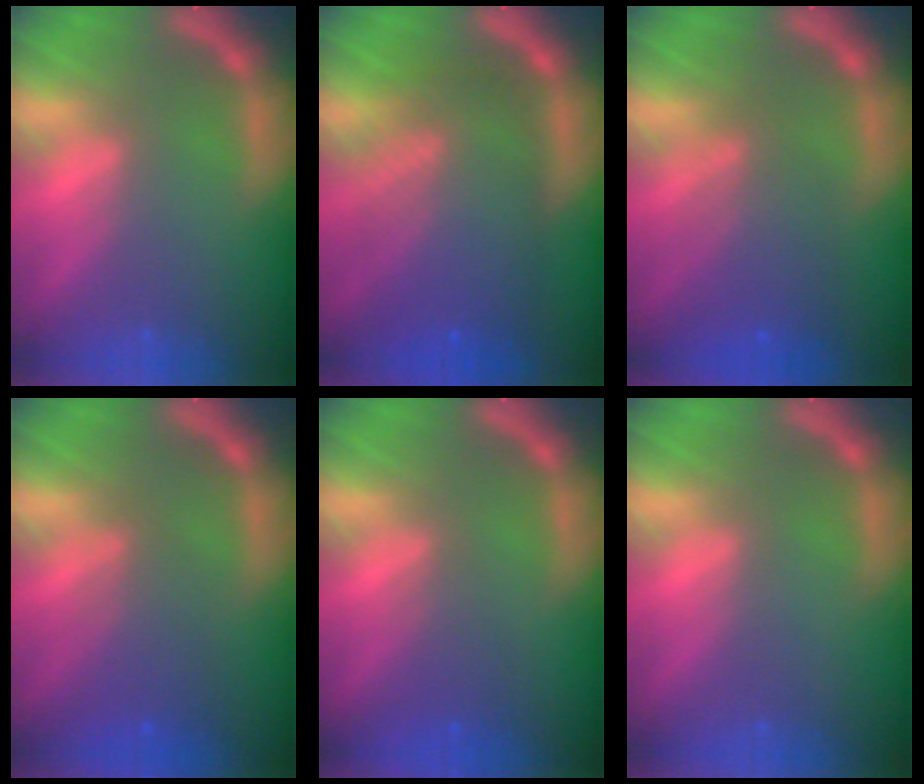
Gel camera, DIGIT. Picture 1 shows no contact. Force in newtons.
{"total": 9.6}
{"total": 5.1}
{"total": 3.6}
{"total": 2.0}
{"total": 0.0}